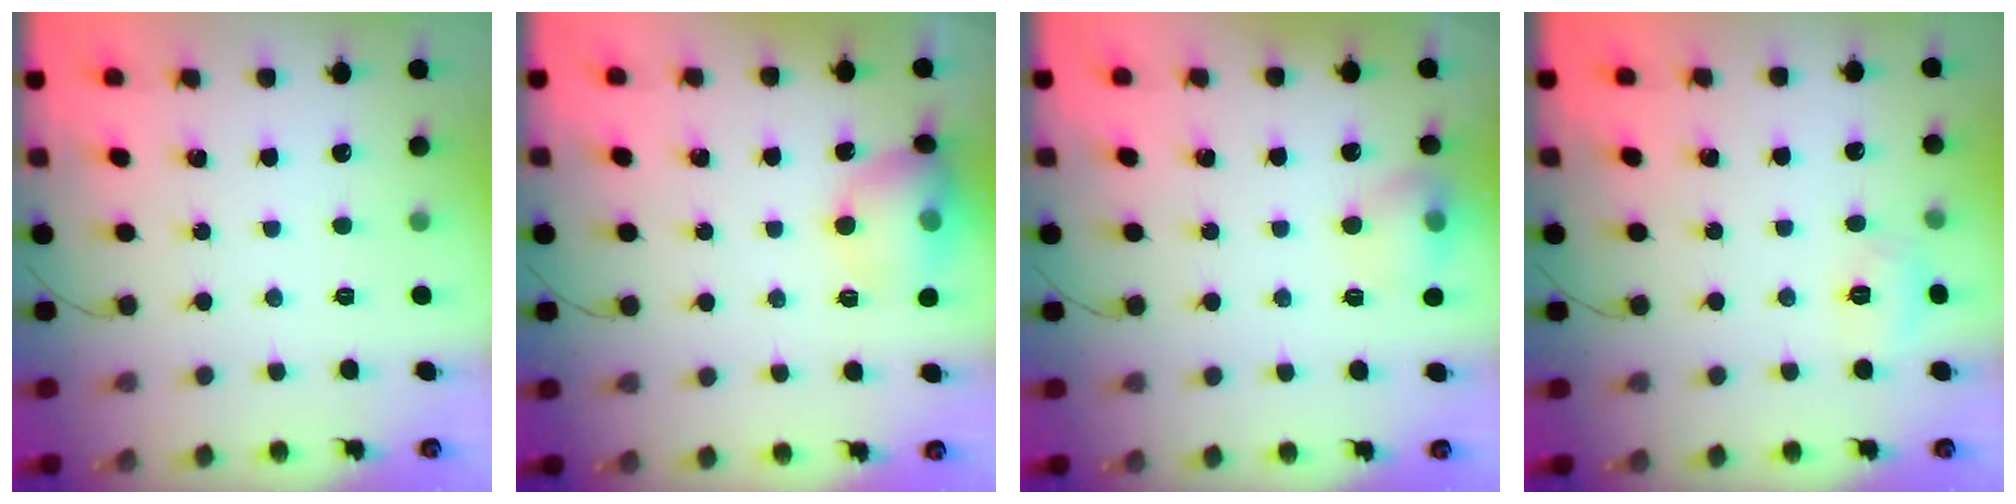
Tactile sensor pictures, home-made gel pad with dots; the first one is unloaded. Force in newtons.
{"total": 12.6, "press": 12.3, "slide": 2.5}
{"total": 10.0, "press": 9.9, "slide": 1.3}
{"total": 5.2, "press": 5.1, "slide": 1.1}